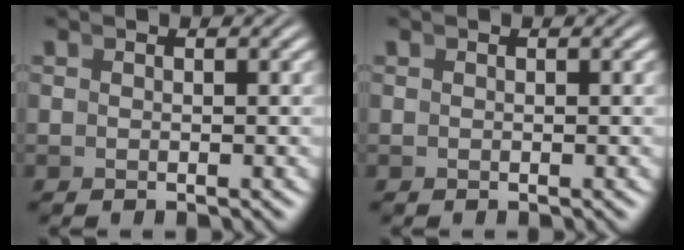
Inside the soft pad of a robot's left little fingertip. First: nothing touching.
{"total": 0.0}